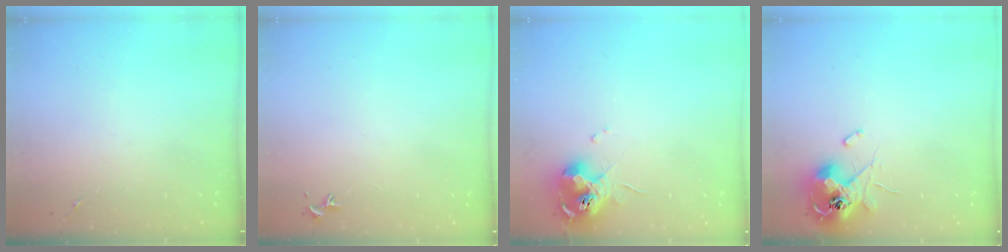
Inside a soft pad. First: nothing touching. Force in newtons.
{"total": 0.7, "press": 0.6, "slide": 0.5}
{"total": 13.5, "press": 13.5, "slide": 1.2}
{"total": 12.4, "press": 12.4, "slide": 1.0}